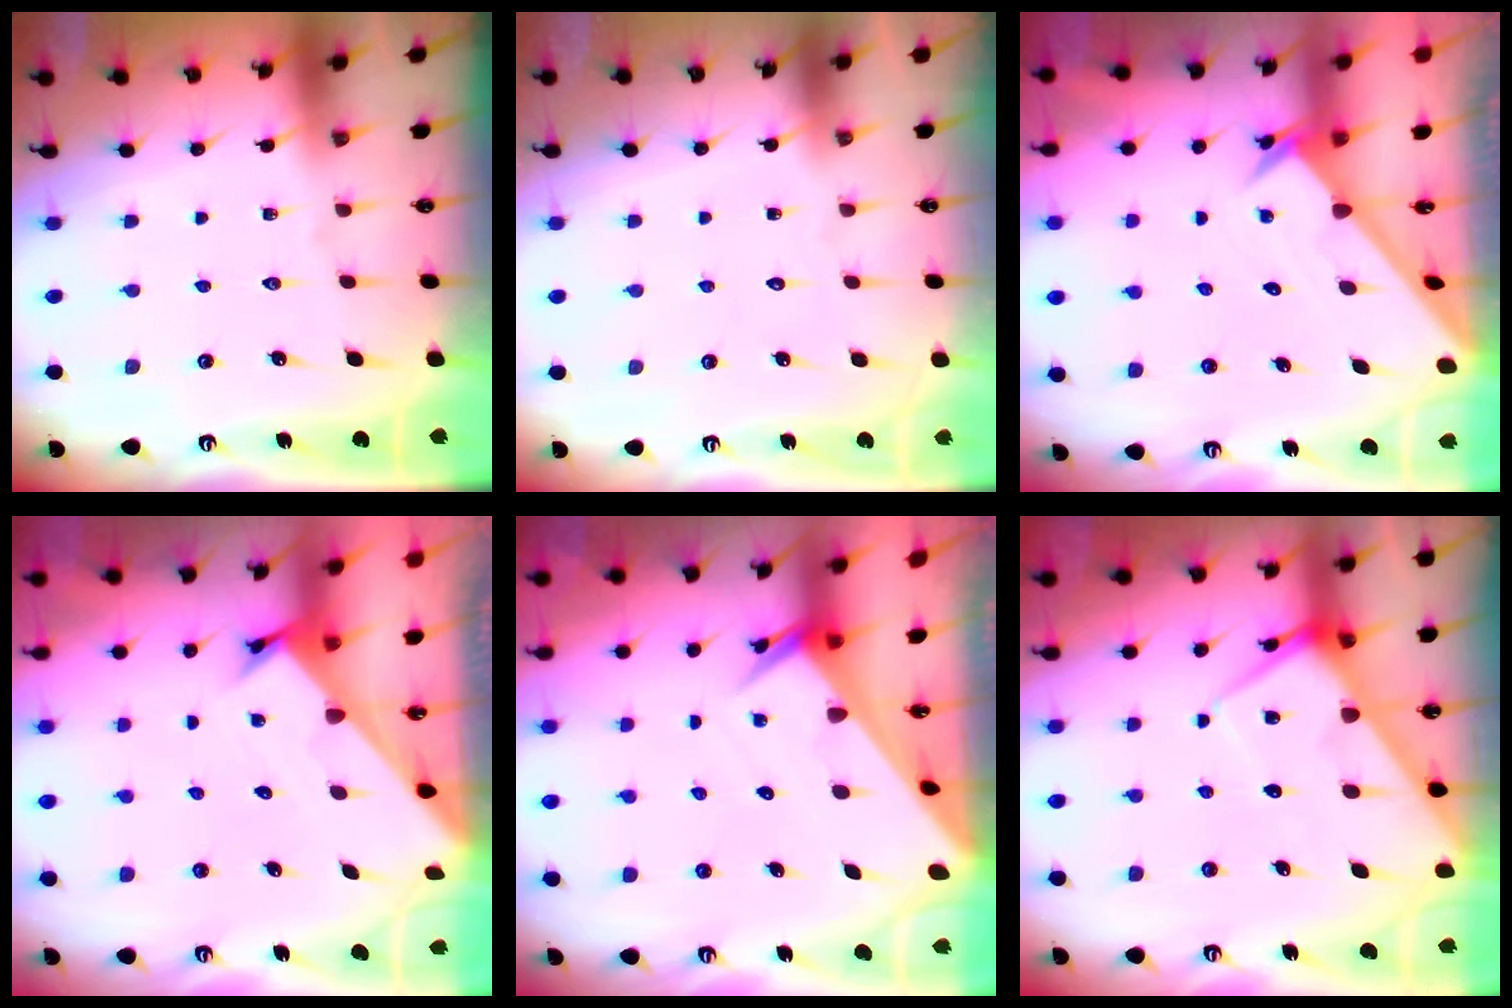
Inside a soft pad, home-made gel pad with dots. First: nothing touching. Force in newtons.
{"total": 1.6, "press": 1.6, "slide": 0.1}
{"total": 2.1, "press": 2.1, "slide": 0.1}
{"total": 2.4, "press": 2.4, "slide": 0.2}
{"total": 3.9, "press": 3.9, "slide": 0.2}
{"total": 7.5, "press": 7.5, "slide": 0.8}